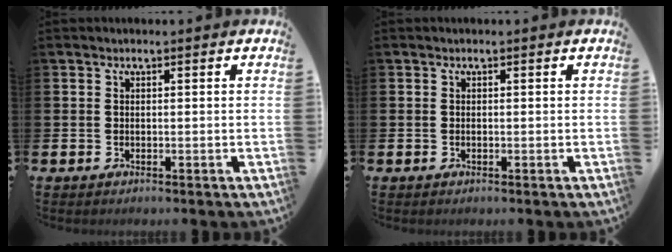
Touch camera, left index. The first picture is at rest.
{"total": 0.0}